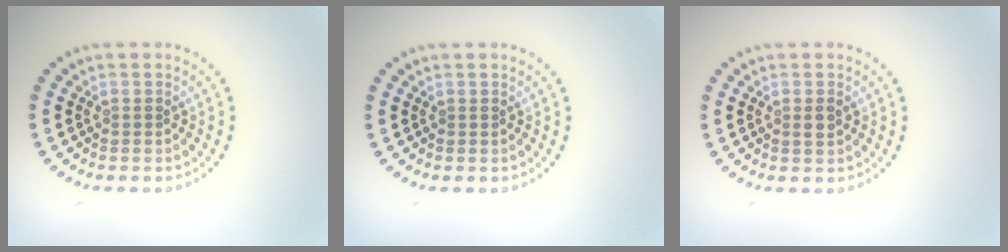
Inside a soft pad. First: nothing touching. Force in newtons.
{"total": 0.0}
{"total": 1.1, "press": 1.0, "slide": 0.3}